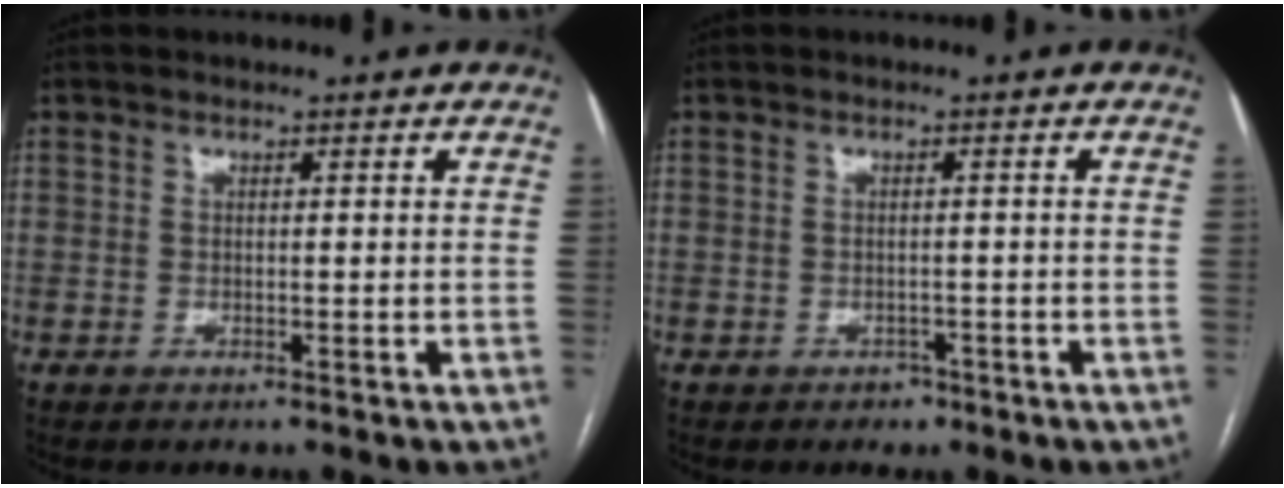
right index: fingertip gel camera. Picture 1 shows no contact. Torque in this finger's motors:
{"motor_torque": [-0.08, 0.04, 0.03, 0.00]}